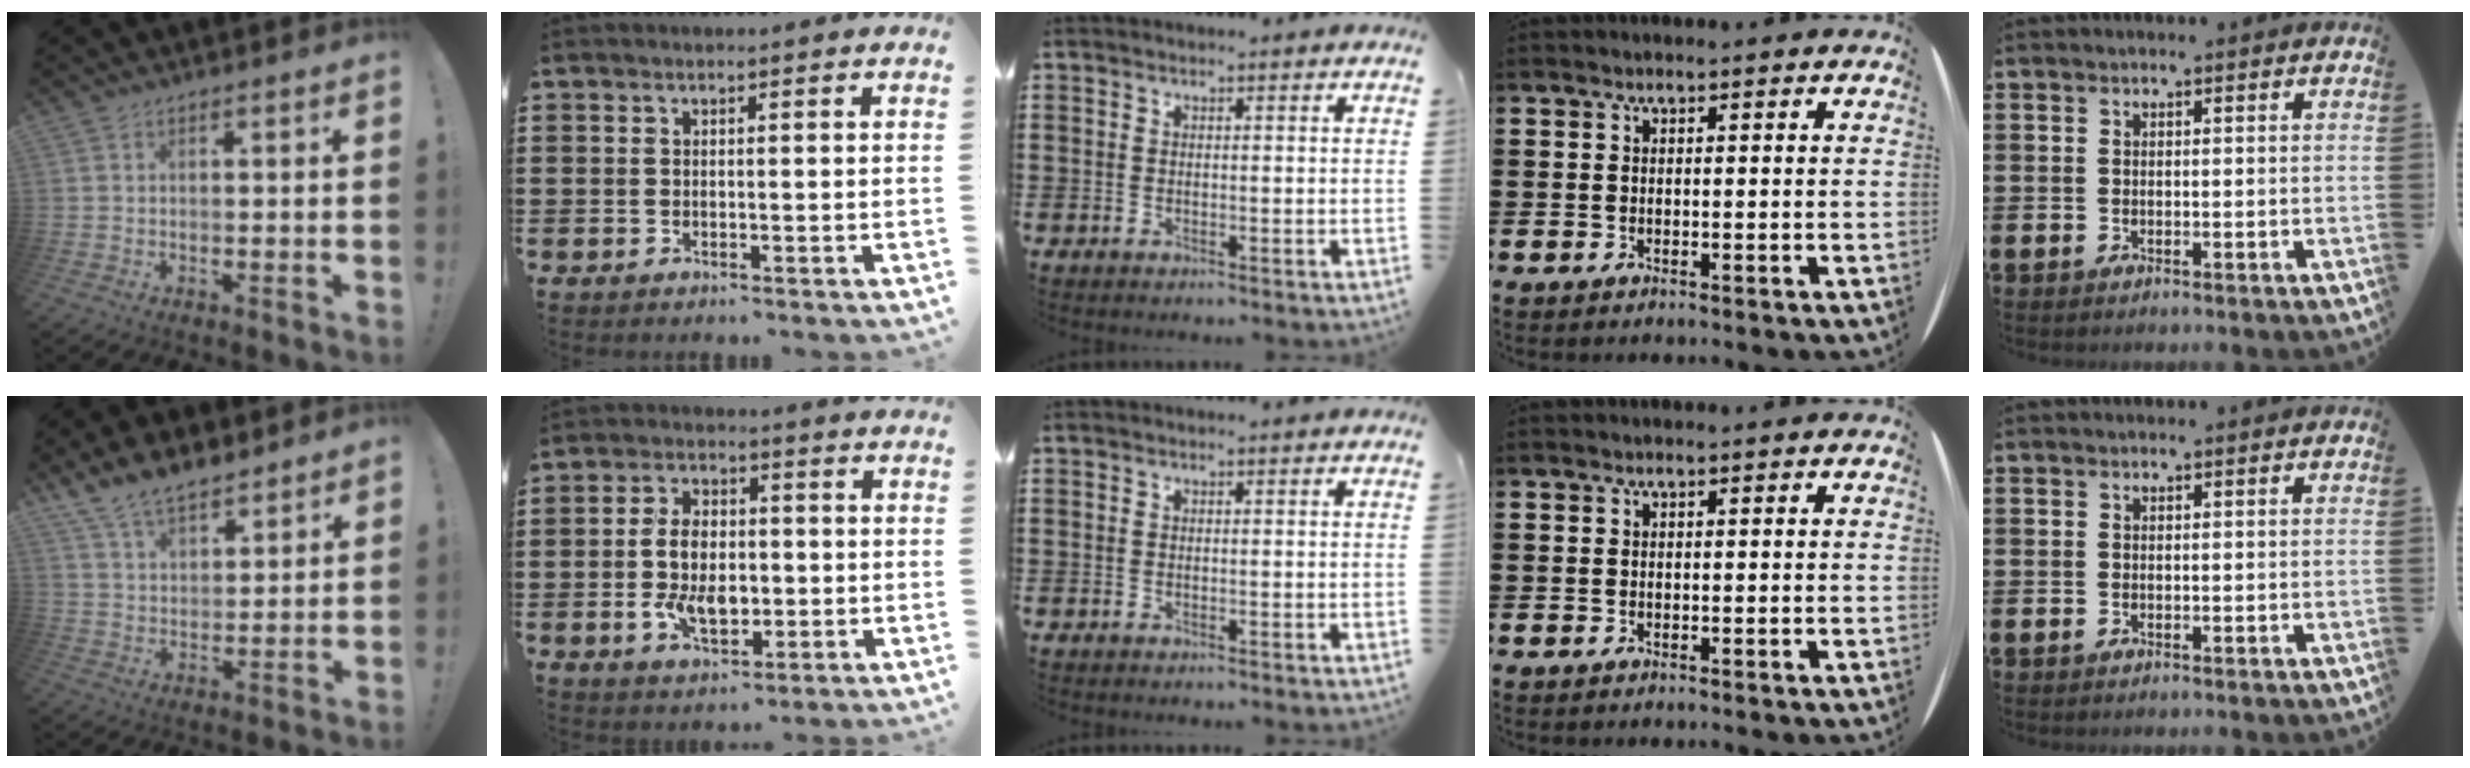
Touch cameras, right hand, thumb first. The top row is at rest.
{"thumb": {"total": 10.0, "force": [8.4, 4.3, 3.4], "torque": [-0.065, -0.055, 0.162]}, "index": {"total": 7.9, "force": [-1.1, 4.8, 6.2], "torque": [-0.129, 0.002, -0.026]}}